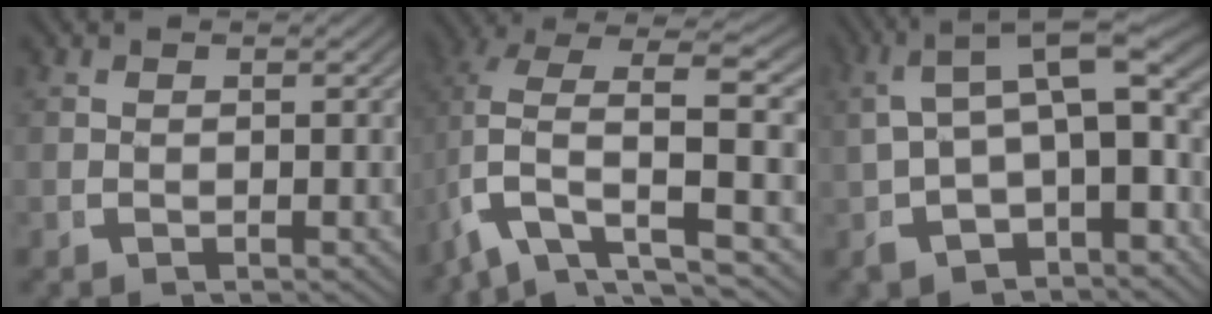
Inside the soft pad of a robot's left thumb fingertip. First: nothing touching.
{"total": 7.5, "force": [-0.8, 4.2, 6.2], "torque": [-0.131, -0.026, 0.008]}
{"total": 9.9, "force": [1.4, 5.6, 8.0], "torque": [-0.119, 0.014, 0.018]}